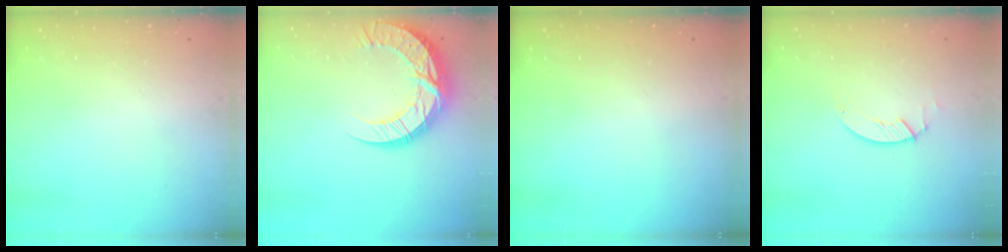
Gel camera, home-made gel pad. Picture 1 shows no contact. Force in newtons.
{"total": 16.6, "press": 16.5, "slide": 1.4}
{"total": 0.0}
{"total": 1.3, "press": 1.3, "slide": 0.2}